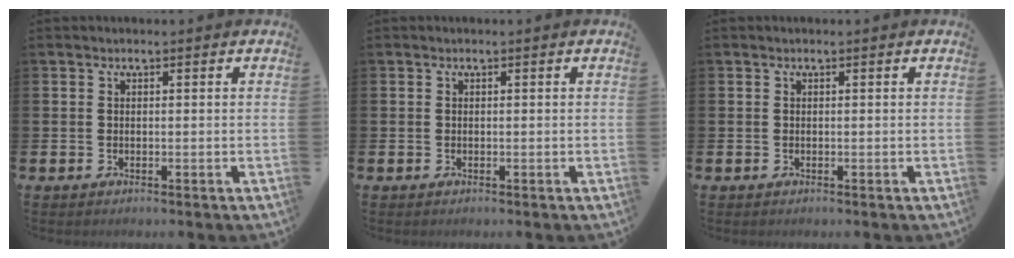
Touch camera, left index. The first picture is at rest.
{"total": 0.0}
{"total": 0.0}